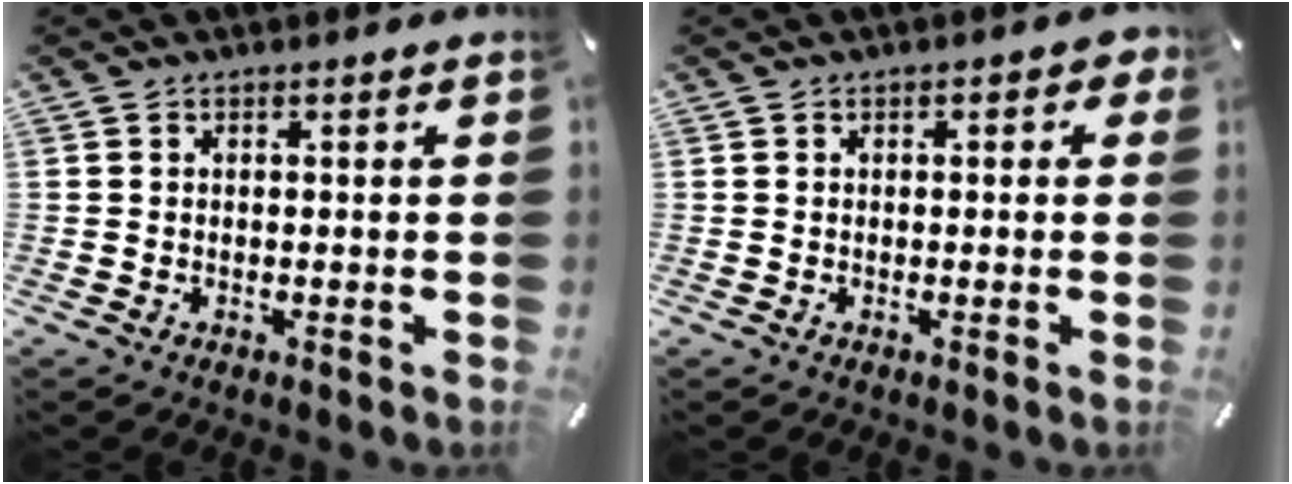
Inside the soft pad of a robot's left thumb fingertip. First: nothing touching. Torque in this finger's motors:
{"motor_torque": [0.04, -0.03, 0.13, 0.13, 0.00]}